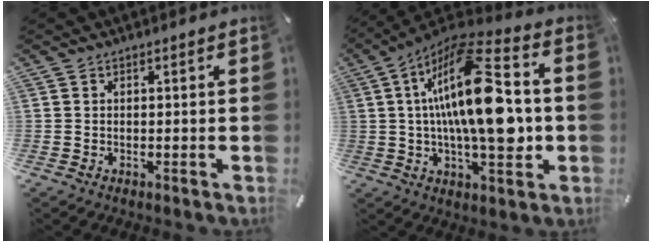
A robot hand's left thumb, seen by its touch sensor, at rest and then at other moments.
{"total": 23.6, "force": [1.6, 9.9, 21.4], "torque": [-0.381, -0.008, 0.018]}